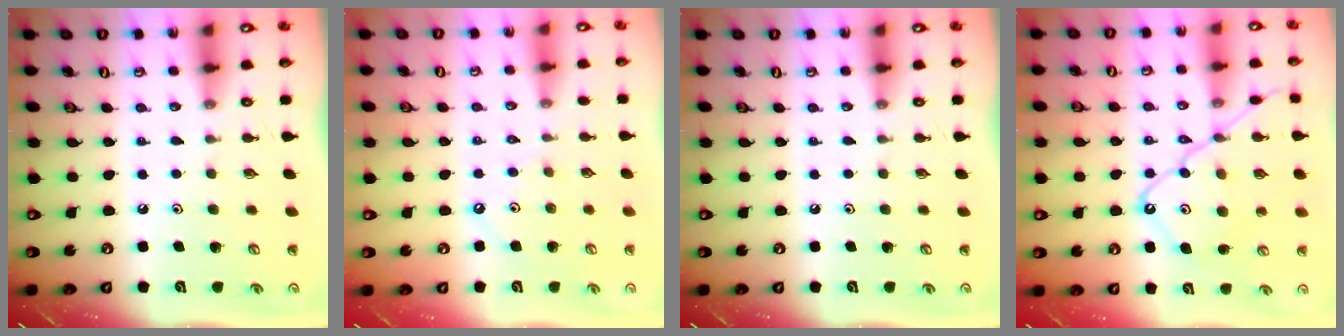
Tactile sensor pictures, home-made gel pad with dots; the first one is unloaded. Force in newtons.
{"total": 1.0, "press": 0.9, "slide": 0.3}
{"total": 0.0}
{"total": 13.9, "press": 13.8, "slide": 1.4}